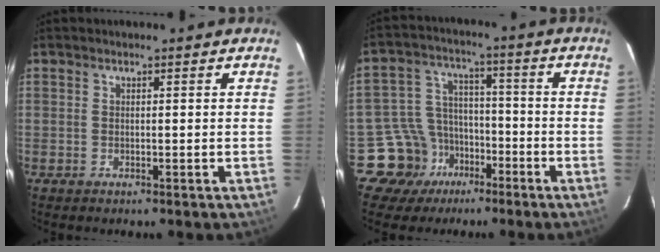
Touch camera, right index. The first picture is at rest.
{"total": 10.4, "force": [-6.5, 8.1, 0.8], "torque": [-0.037, 0.043, -0.104]}